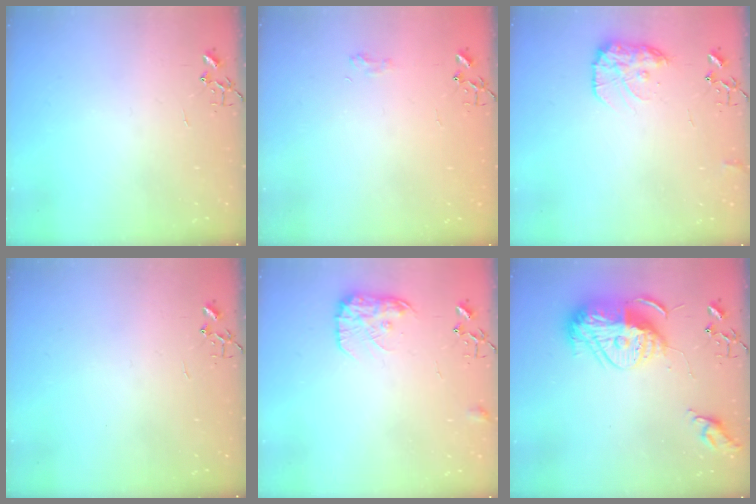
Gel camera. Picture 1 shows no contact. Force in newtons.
{"total": 5.5, "press": 5.4, "slide": 0.7}
{"total": 12.0, "press": 12.0, "slide": 0.1}
{"total": 0.0}
{"total": 12.0, "press": 12.0, "slide": 0.6}
{"total": 17.6, "press": 17.5, "slide": 1.8}